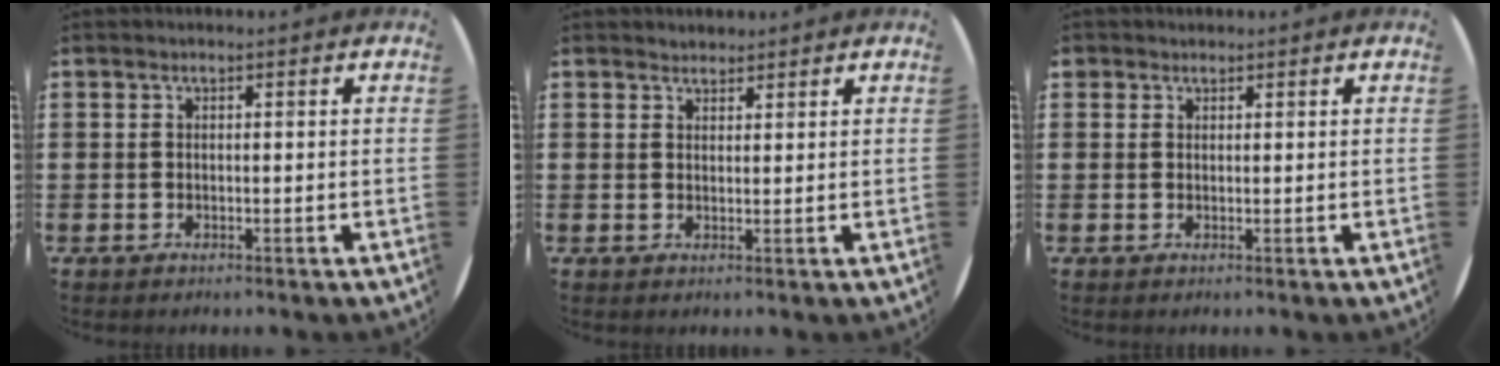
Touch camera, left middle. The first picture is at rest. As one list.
[{"total": 1.5, "force": [1.5, 0.4, 0.0], "torque": [-0.001, 0.003, 0.029]}, {"total": 0.8, "force": [0.7, 0.4, -0.1], "torque": [0.001, 0.003, 0.014]}]